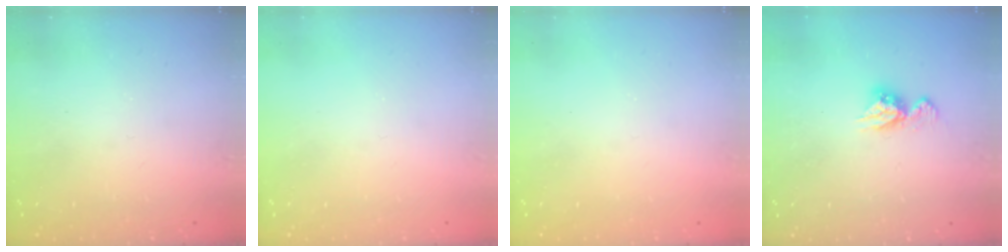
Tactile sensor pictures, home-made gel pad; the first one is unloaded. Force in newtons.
{"total": 0.0}
{"total": 0.0}
{"total": 7.8, "press": 7.8, "slide": 0.6}